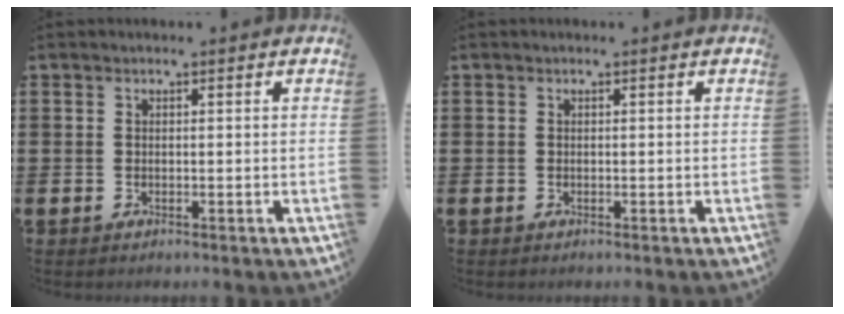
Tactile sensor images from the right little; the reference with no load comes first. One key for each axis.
{"total": 0.0}